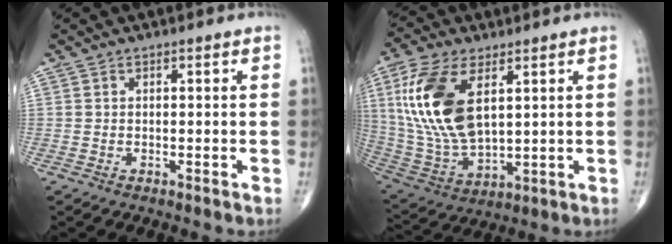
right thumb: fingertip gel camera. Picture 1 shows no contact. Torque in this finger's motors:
{"motor_torque": [-0.61, 1.46, 1.76, 1.01, 0.22]}